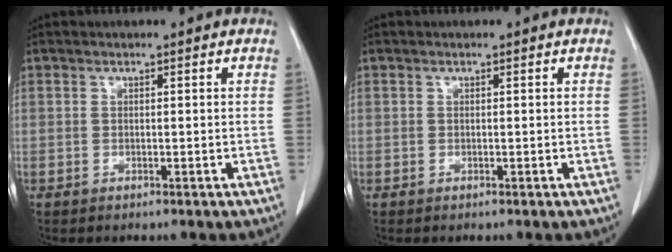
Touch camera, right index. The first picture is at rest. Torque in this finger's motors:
{"motor_torque": [0.00, 0.00, 0.00, 0.00]}